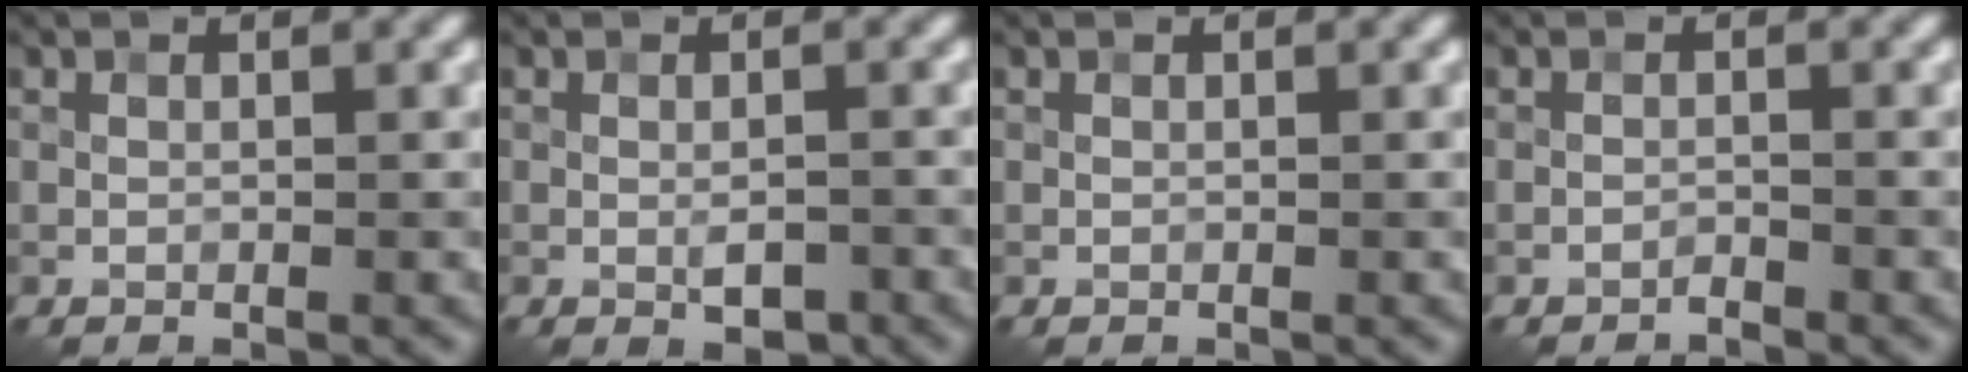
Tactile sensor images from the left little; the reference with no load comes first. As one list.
[{"total": 1.9, "force": [-0.6, 0.8, 1.6], "torque": [-0.025, -0.002, -0.008]}, {"total": 0.0}, {"total": 0.7, "force": [-0.7, 0.0, 0.2], "torque": [-0.001, 0.004, -0.015]}]